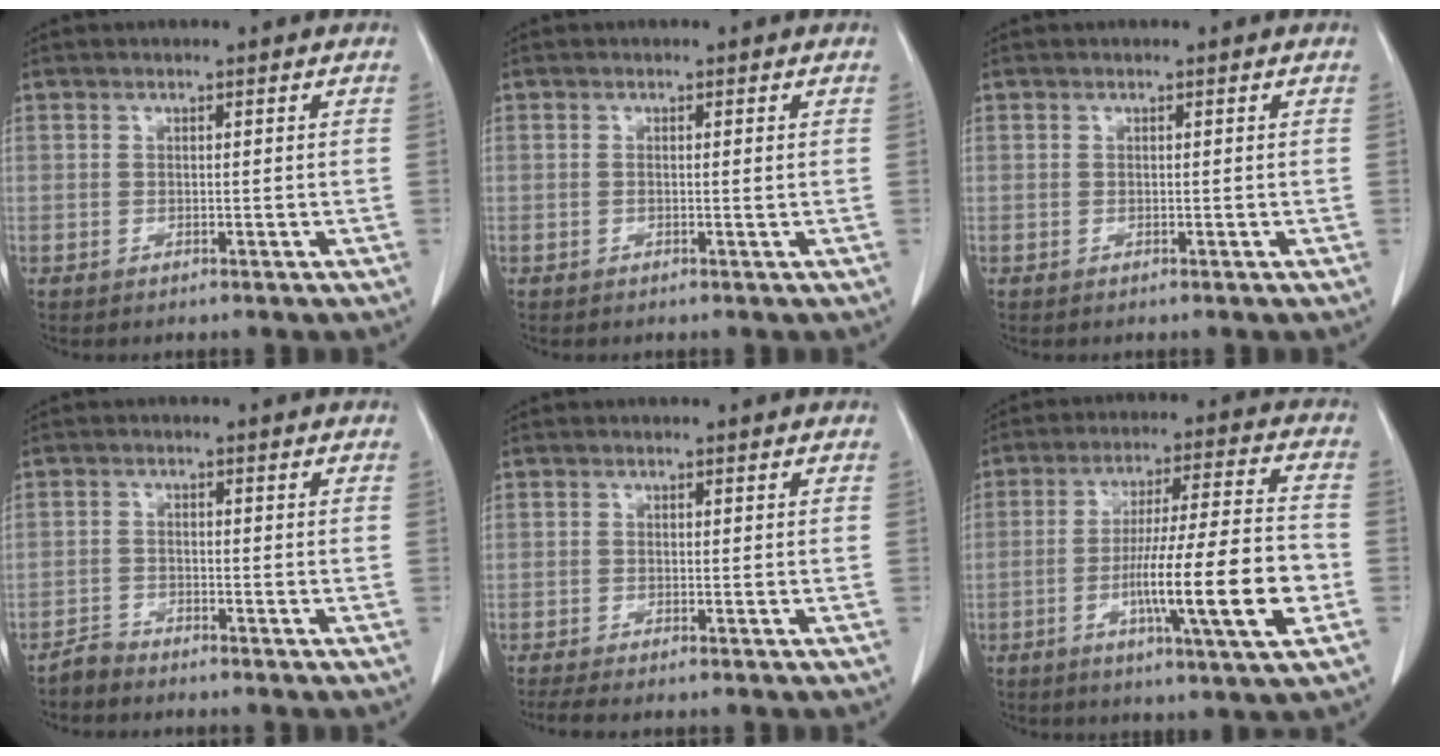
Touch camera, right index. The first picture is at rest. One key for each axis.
{"total": 0.7, "fx": 0.1, "fy": 0.0, "fz": 0.7, "tx": -0.011, "ty": -0.002, "tz": 0.004}
{"total": 0.0}
{"total": 1.9, "fx": -1.9, "fy": 0.3, "fz": -0.1, "tx": 0.002, "ty": -0.004, "tz": -0.035}
{"total": 4.0, "fx": -3.4, "fy": 0.2, "fz": 2.1, "tx": -0.030, "ty": -0.009, "tz": -0.050}
{"total": 16.5, "fx": -4.7, "fy": 0.3, "fz": 15.8, "tx": -0.265, "ty": -0.005, "tz": -0.075}